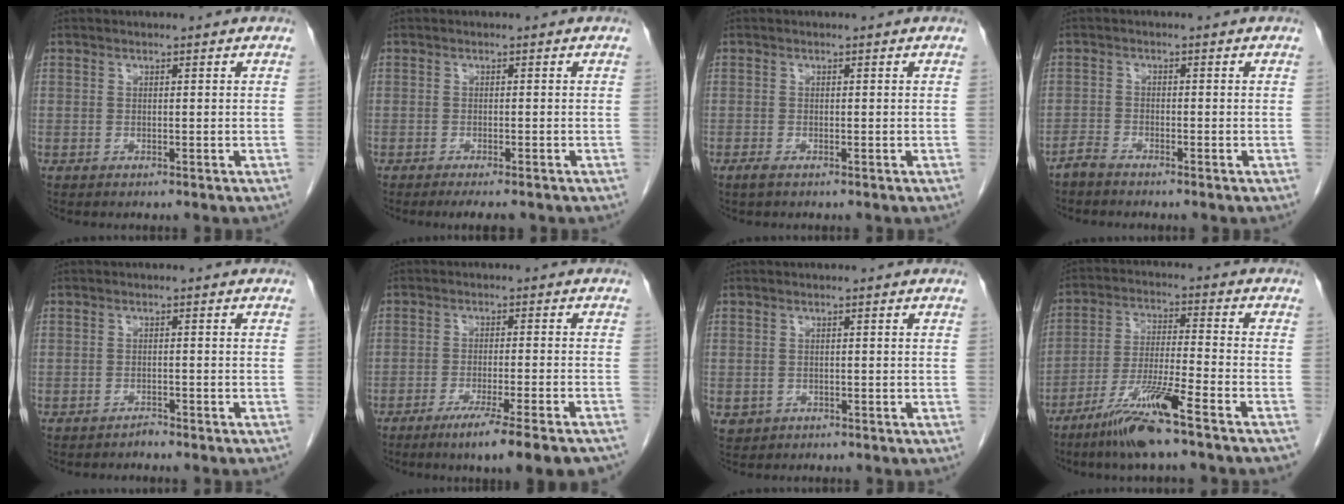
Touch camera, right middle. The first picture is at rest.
{"total": 4.2, "force": [-3.4, 0.7, 2.3], "torque": [-0.025, -0.009, -0.046]}
{"total": 1.0, "force": [-0.7, 0.2, 0.6], "torque": [-0.020, -0.003, -0.013]}
{"total": 2.0, "force": [-1.9, 0.3, 0.5], "torque": [-0.012, -0.002, -0.038]}
{"total": 1.1, "force": [-1.1, 0.0, 0.2], "torque": [-0.005, -0.001, -0.016]}
{"total": 13.0, "force": [-10.2, -0.1, 8.0], "torque": [-0.083, -0.026, -0.149]}
{"total": 1.6, "force": [-0.6, 1.5, 0.2], "torque": [-0.004, 0.005, -0.004]}
{"total": 11.4, "force": [-7.6, -0.4, 8.5], "torque": [-0.165, -0.028, -0.143]}